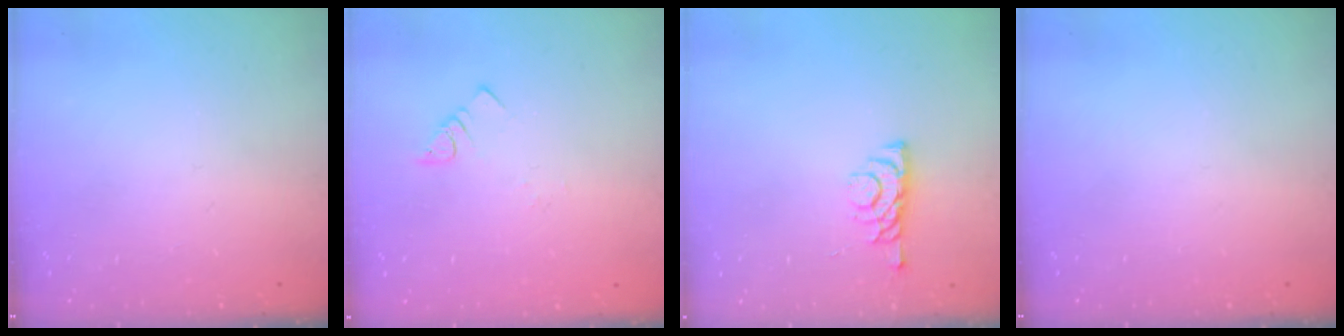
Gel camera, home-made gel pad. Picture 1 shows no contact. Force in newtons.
{"total": 1.8, "press": 1.8, "slide": 0.3}
{"total": 4.2, "press": 4.2, "slide": 0.7}
{"total": 0.0}